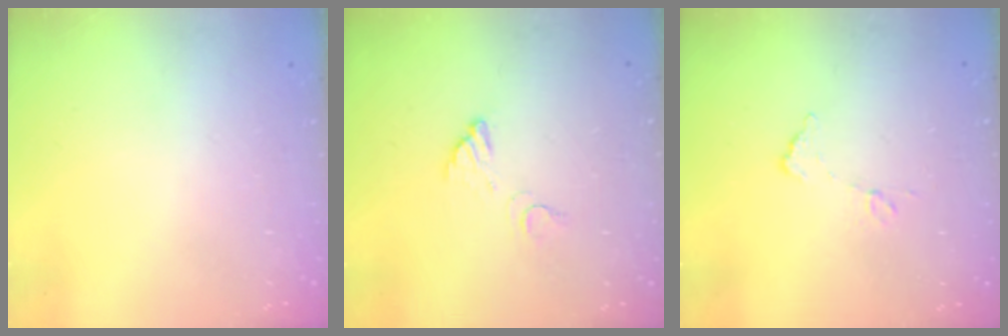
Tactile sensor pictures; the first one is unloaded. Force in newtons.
{"total": 3.5, "press": 3.5, "slide": 0.2}
{"total": 5.5, "press": 5.5, "slide": 0.2}